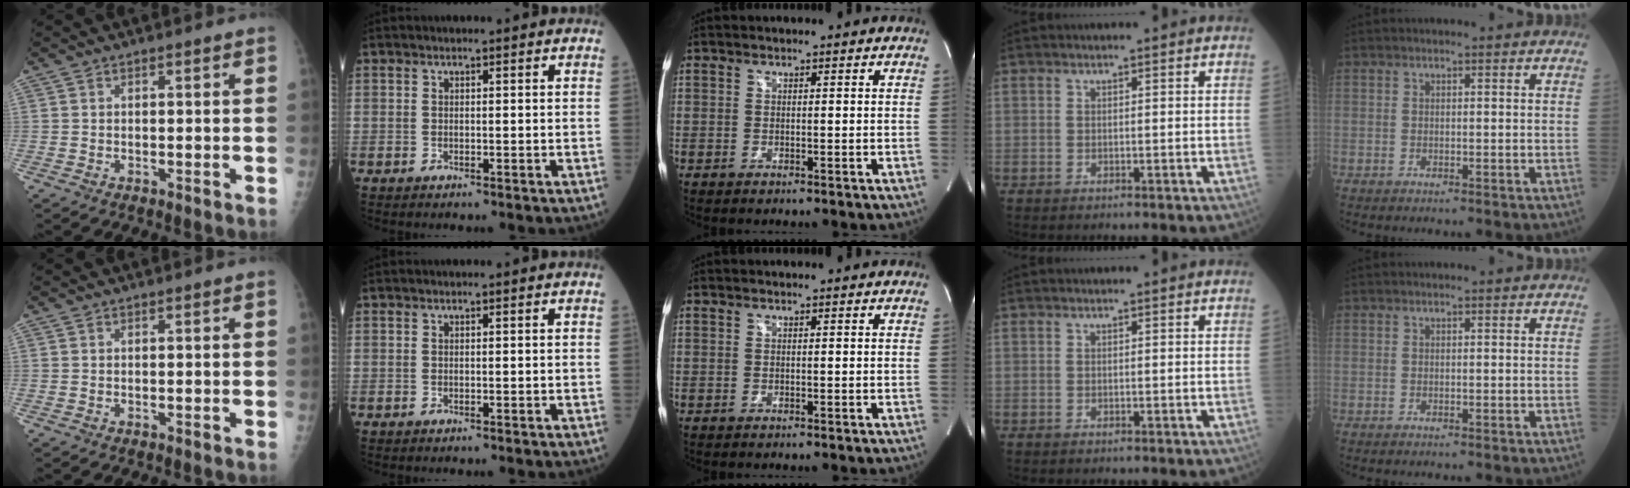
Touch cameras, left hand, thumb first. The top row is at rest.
{}